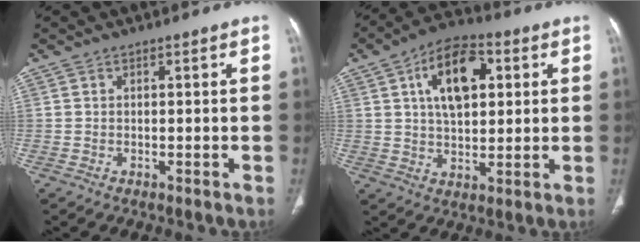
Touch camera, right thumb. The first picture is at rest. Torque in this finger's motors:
{"motor_torque": [1.77, 3.24, 0.02, 0.13, 0.41]}